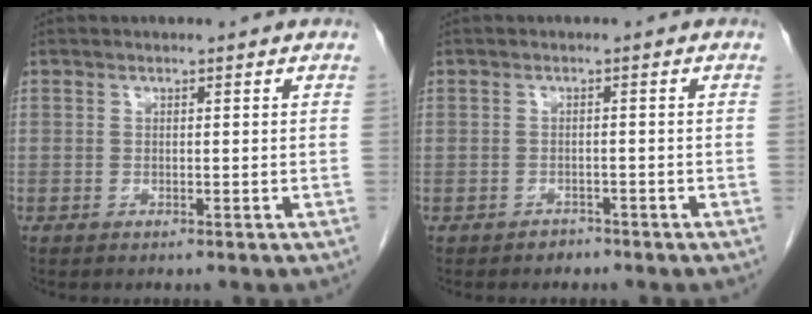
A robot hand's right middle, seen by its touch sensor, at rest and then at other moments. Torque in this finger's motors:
{"motor_torque": [0.15, -0.26, -0.01, 0.00]}